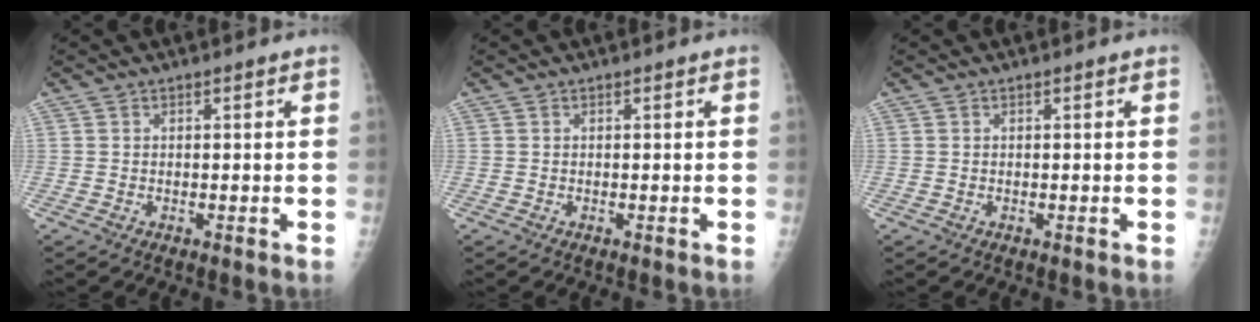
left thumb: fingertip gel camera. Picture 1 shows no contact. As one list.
[{"total": 0.0}, {"total": 0.0}]